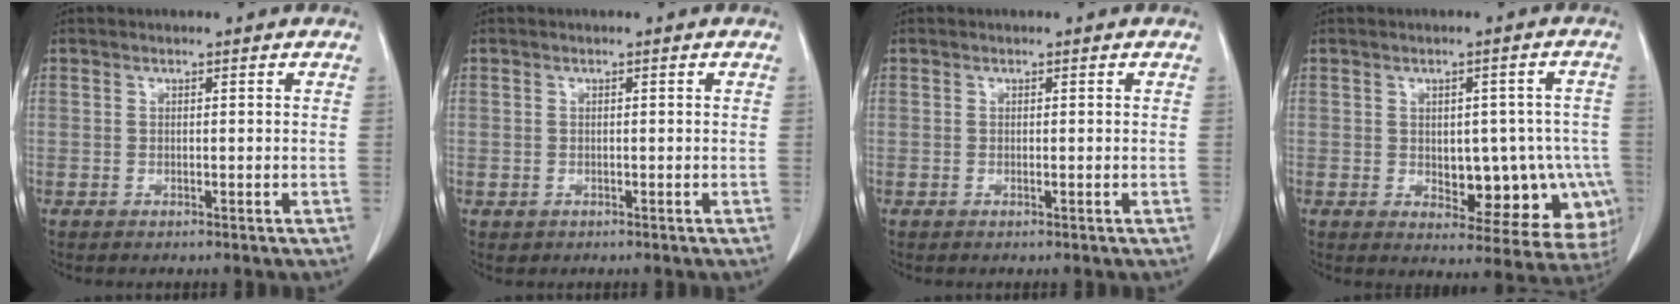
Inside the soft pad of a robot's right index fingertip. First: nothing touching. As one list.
[{"total": 1.1, "force": [-0.3, 1.0, 0.0], "torque": [0.003, 0.006, -0.003]}, {"total": 0.0}, {"total": 13.3, "force": [-3.0, 7.0, 10.8], "torque": [-0.099, 0.019, -0.019]}]